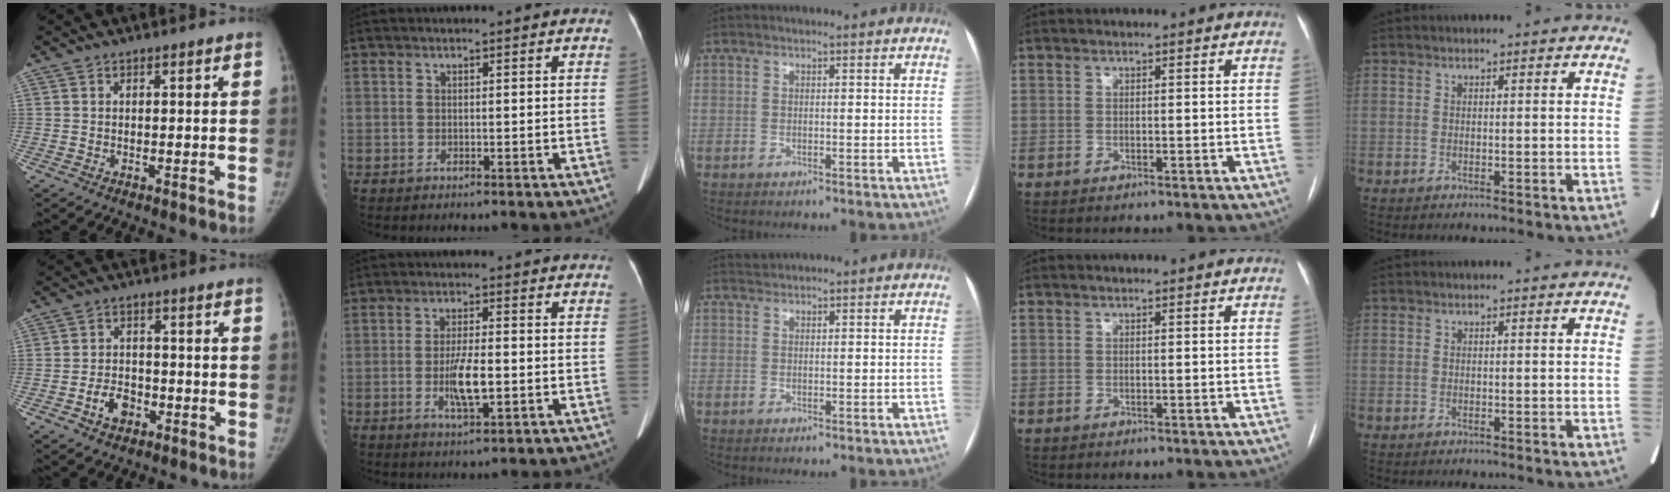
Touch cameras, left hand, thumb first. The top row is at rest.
{"thumb": {"total": 5.0, "force": [-2.2, 3.6, 2.7], "torque": [-0.031, 0.020, -0.035]}, "index": {"total": 5.8, "force": [-1.3, 1.1, 5.6], "torque": [-0.109, -0.007, -0.020]}, "middle": {"total": 0.8, "force": [0.7, -0.2, -0.3], "torque": [-0.004, 0.008, 0.018]}}